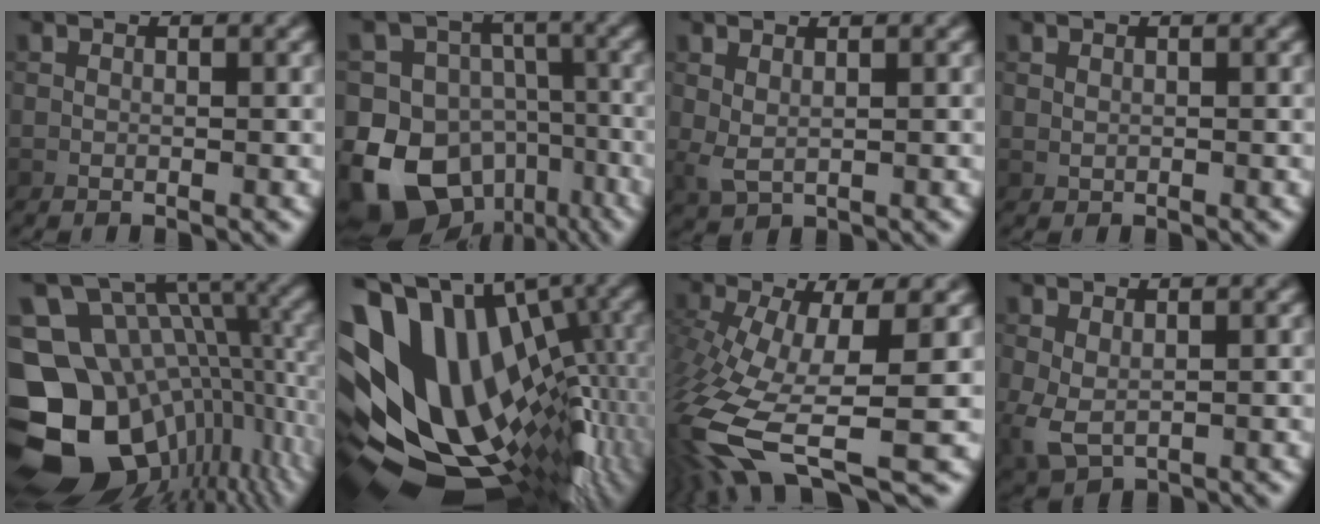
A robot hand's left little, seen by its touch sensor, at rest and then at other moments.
{"total": 12.8, "force": [-6.0, 10.1, 5.0], "torque": [-0.097, -0.013, -0.107]}
{"total": 1.6, "force": [0.7, 0.7, 1.3], "torque": [-0.033, -0.003, 0.019]}
{"total": 0.0}
{"total": 16.3, "force": [-4.4, 12.0, 10.0], "torque": [-0.203, -0.024, -0.059]}
{"total": 17.9, "force": [0.9, 11.1, 14.0], "torque": [-0.255, -0.014, 0.028]}
{"total": 13.1, "force": [-4.5, 4.6, 11.4], "torque": [-0.255, -0.029, -0.073]}
{"total": 3.0, "force": [0.0, 1.8, 2.4], "torque": [-0.067, -0.007, 0.005]}